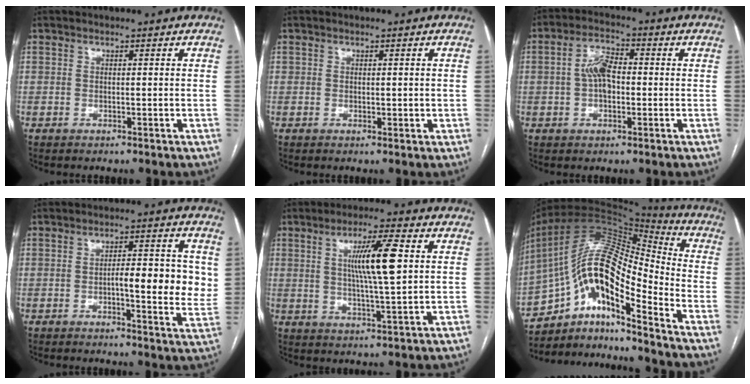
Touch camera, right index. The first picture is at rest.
{"total": 1.2, "force": [0.2, 0.9, 0.6], "torque": [-0.009, 0.002, 0.008]}
{"total": 5.7, "force": [0.0, 3.0, 4.9], "torque": [-0.097, 0.017, -0.003]}
{"total": 8.8, "force": [0.3, 2.1, 8.5], "torque": [-0.107, 0.005, -0.001]}
{"total": 9.7, "force": [2.2, 0.5, 9.4], "torque": [-0.164, -0.001, 0.036]}
{"total": 18.2, "force": [-10.1, 4.9, 14.4], "torque": [-0.270, 0.039, -0.172]}